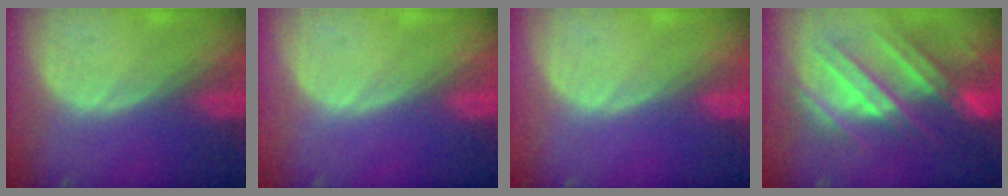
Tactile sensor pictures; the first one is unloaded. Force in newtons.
{"total": 0.0}
{"total": 0.0}
{"total": 9.6, "press": 9.4, "slide": 1.9}